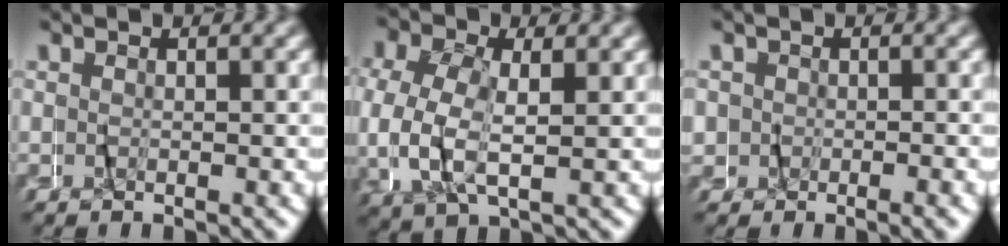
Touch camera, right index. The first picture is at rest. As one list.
[{"total": 4.8, "force": [0.2, 3.7, 3.1], "torque": [-0.084, -0.001, -0.003]}, {"total": 3.9, "force": [0.5, 3.5, 1.5], "torque": [-0.034, 0.008, -0.002]}]